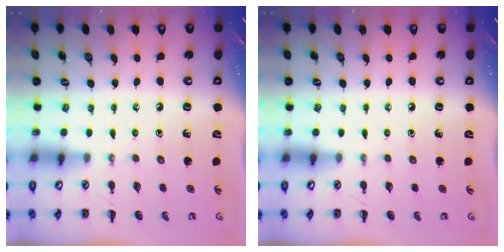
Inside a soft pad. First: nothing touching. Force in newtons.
{"total": 0.0}